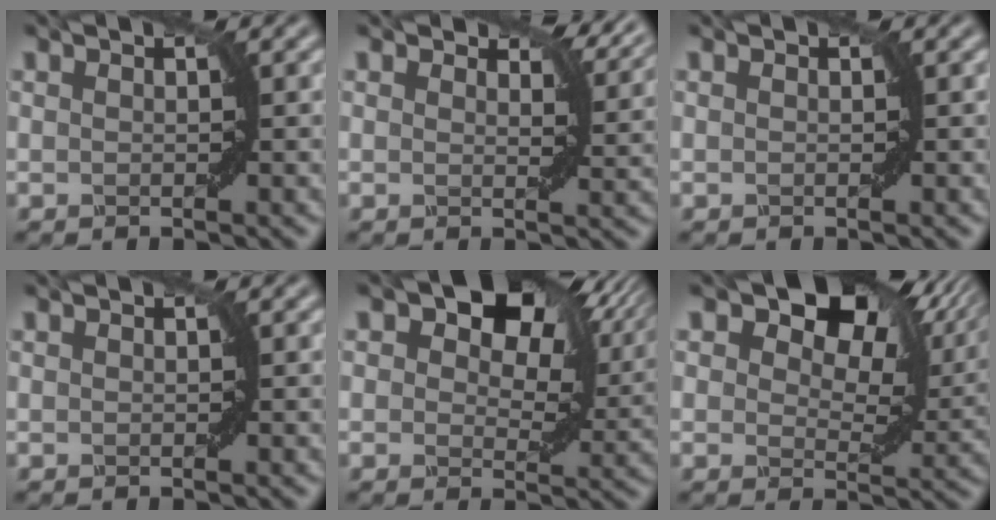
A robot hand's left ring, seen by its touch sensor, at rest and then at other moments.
{"total": 3.7, "force": [2.8, 1.4, 1.9], "torque": [-0.025, 0.002, 0.043]}
{"total": 0.0}
{"total": 0.0}
{"total": 10.6, "force": [5.6, 5.5, 7.1], "torque": [-0.095, 0.010, 0.082]}
{"total": 11.6, "force": [6.7, 5.8, 7.5], "torque": [-0.103, 0.009, 0.101]}